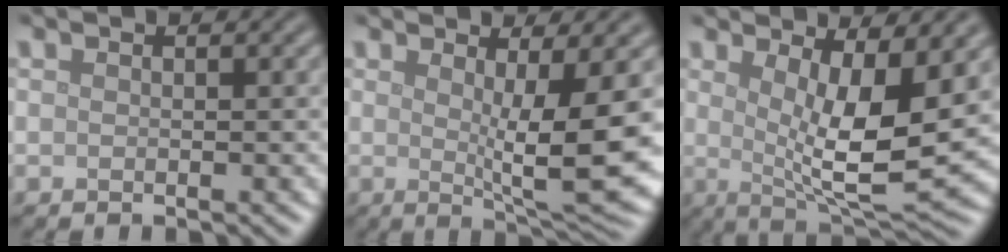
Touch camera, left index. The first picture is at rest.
{"total": 8.1, "force": [0.3, 1.6, 8.0], "torque": [-0.119, -0.013, 0.010]}
{"total": 8.9, "force": [1.4, 2.6, 8.4], "torque": [-0.138, -0.017, 0.029]}